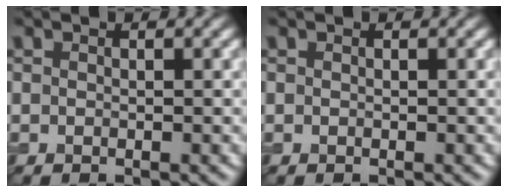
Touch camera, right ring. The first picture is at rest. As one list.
[{"total": 0.0}]